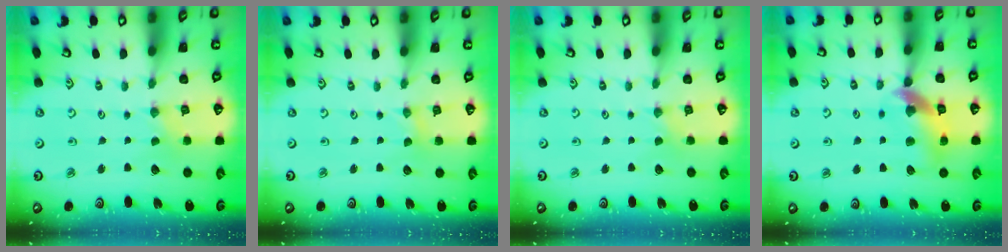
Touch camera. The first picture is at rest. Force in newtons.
{"total": 0.0}
{"total": 1.3, "press": 1.3, "slide": 0.2}
{"total": 13.8, "press": 13.7, "slide": 1.9}